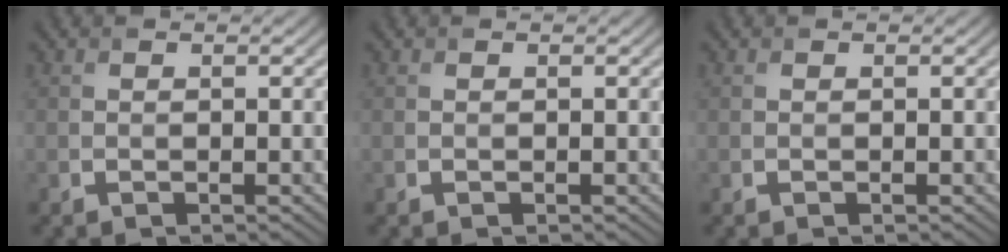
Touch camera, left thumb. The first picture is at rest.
{"total": 0.0}
{"total": 0.0}